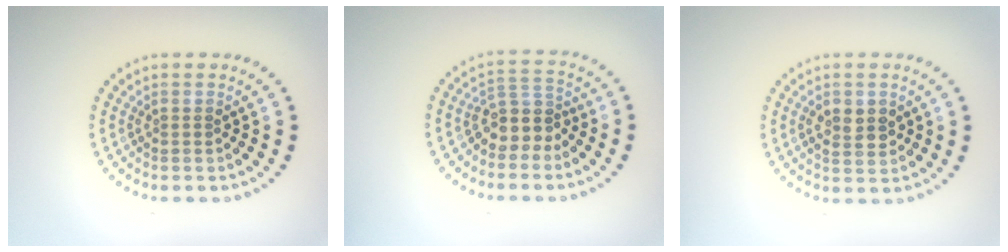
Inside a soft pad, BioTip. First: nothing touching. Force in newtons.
{"total": 3.2, "press": 2.6, "slide": 1.9}
{"total": 2.4, "press": 2.4, "slide": 0.2}